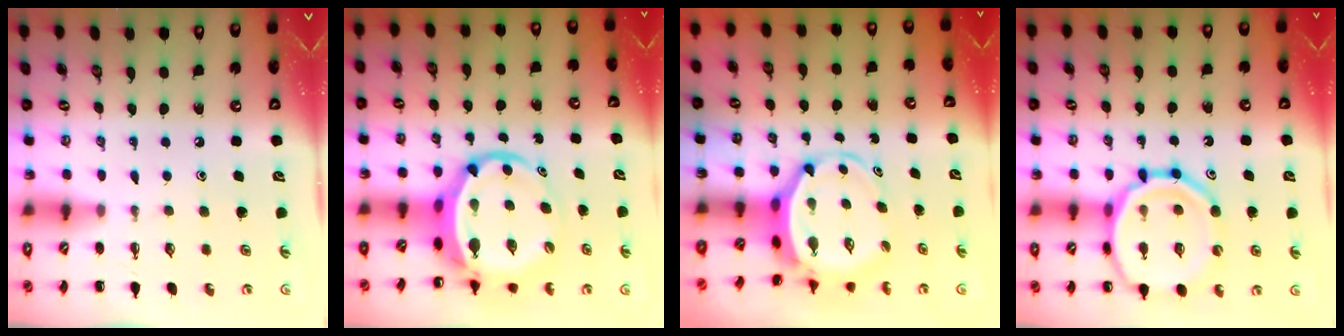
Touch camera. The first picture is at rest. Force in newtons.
{"total": 7.9, "press": 7.5, "slide": 2.5}
{"total": 5.4, "press": 5.2, "slide": 1.2}
{"total": 18.1, "press": 17.8, "slide": 3.3}